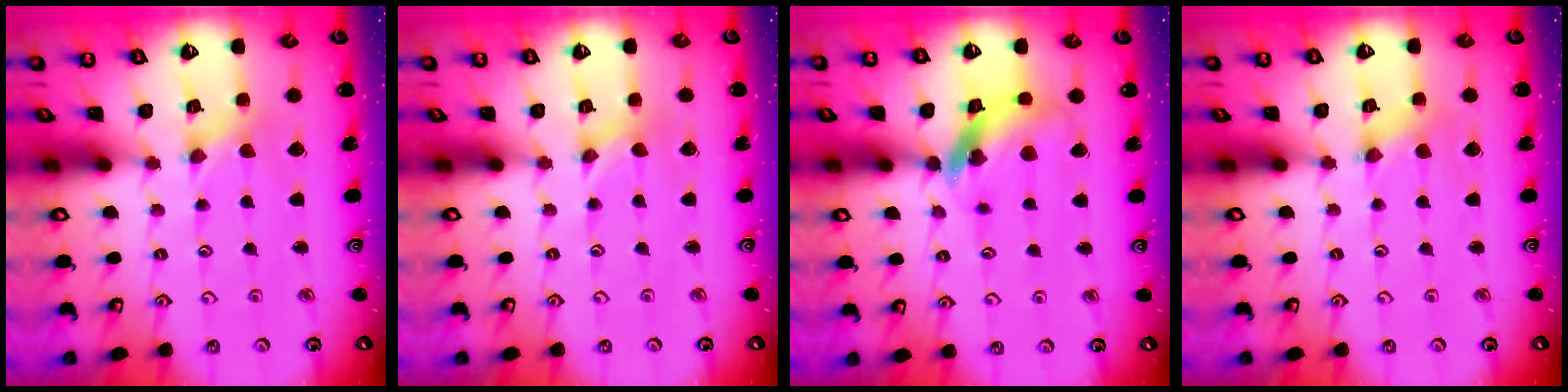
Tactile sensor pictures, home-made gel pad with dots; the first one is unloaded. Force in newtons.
{"total": 0.0}
{"total": 14.3, "press": 14.2, "slide": 1.6}
{"total": 1.1, "press": 1.1, "slide": 0.2}